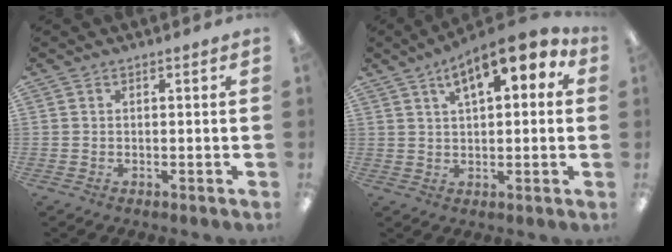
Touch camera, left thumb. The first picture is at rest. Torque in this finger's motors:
{"motor_torque": [0.19, 0.58, 0.13, -0.09, 0.12]}